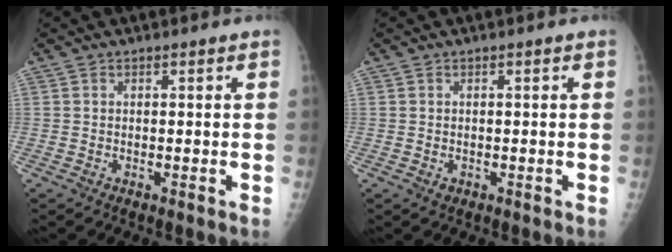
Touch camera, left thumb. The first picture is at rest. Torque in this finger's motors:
{"motor_torque": [-0.59, -0.08, -0.13, 0.07, 0.01]}